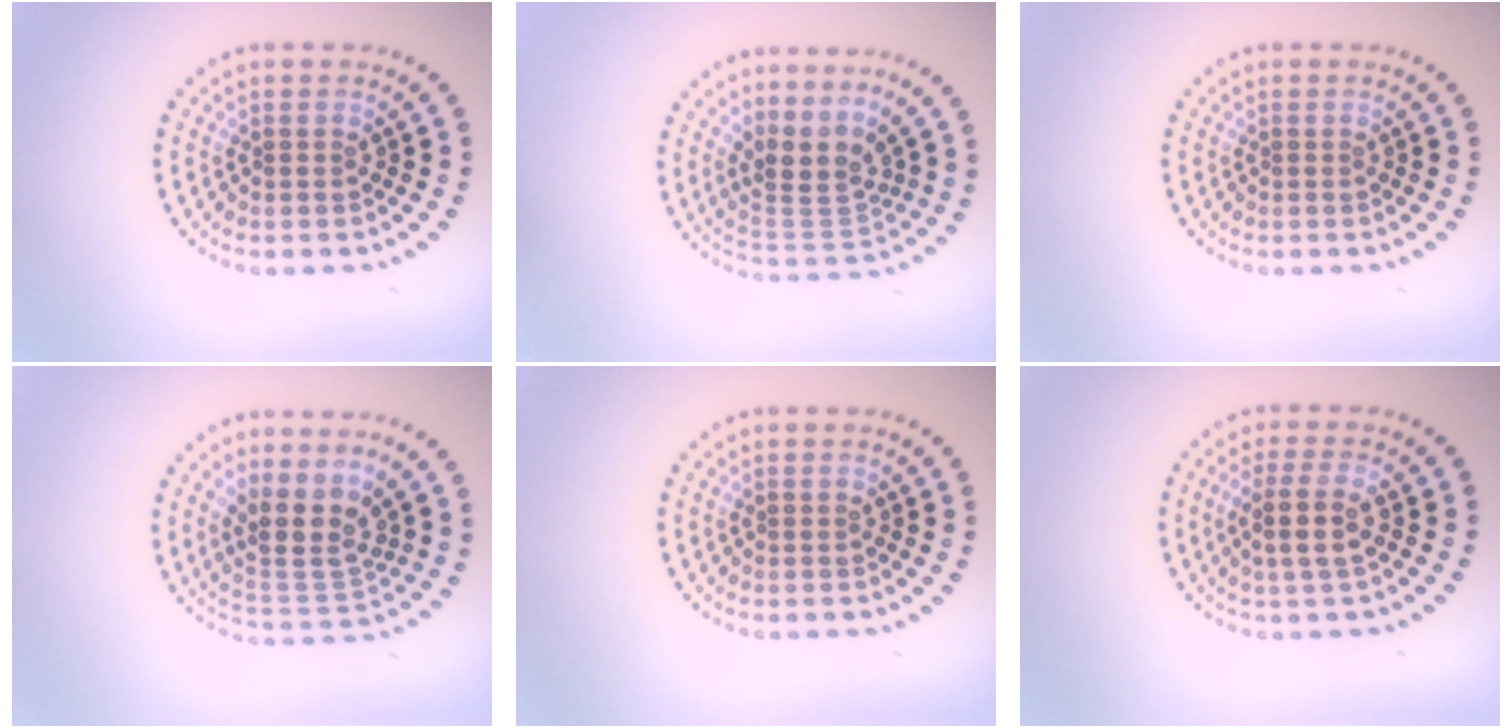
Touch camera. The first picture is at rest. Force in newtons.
{"total": 3.4, "press": 2.5, "slide": 2.2}
{"total": 0.0}
{"total": 3.9, "press": 3.1, "slide": 2.4}
{"total": 0.0}
{"total": 2.9, "press": 2.6, "slide": 1.3}